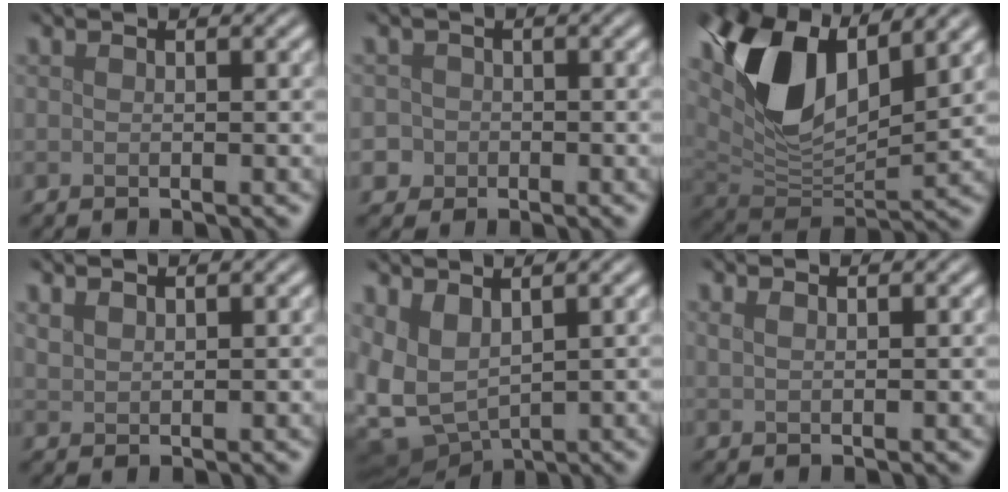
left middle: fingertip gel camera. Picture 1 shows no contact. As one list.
[{"total": 2.6, "force": [-1.1, 2.4, 0.3], "torque": [0.011, 0.005, -0.025]}, {"total": 10.7, "force": [4.7, 5.3, 8.0], "torque": [-0.167, 0.001, 0.090]}, {"total": 1.2, "force": [1.1, 0.3, 0.3], "torque": [-0.012, 0.001, 0.028]}, {"total": 4.7, "force": [0.4, 2.9, 3.7], "torque": [-0.092, -0.008, 0.013]}, {"total": 1.1, "force": [0.8, 0.4, 0.6], "torque": [-0.009, 0.000, 0.013]}]